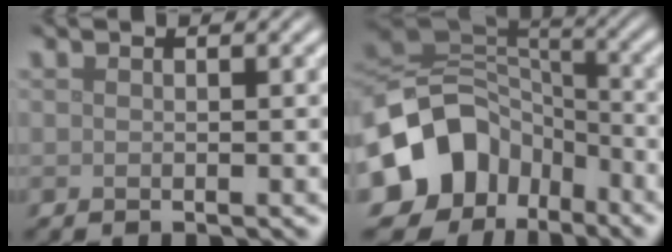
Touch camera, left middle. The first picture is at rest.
{"total": 11.7, "force": [-5.5, 8.8, 5.4], "torque": [-0.109, 0.001, -0.106]}